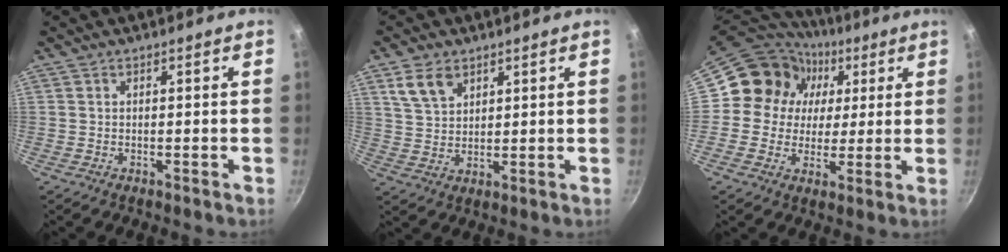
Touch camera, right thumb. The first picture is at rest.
{"total": 6.4, "force": [3.6, 4.1, 3.4], "torque": [-0.049, -0.011, 0.075]}
{"total": 14.2, "force": [3.8, 12.7, 5.2], "torque": [-0.063, 0.008, 0.047]}